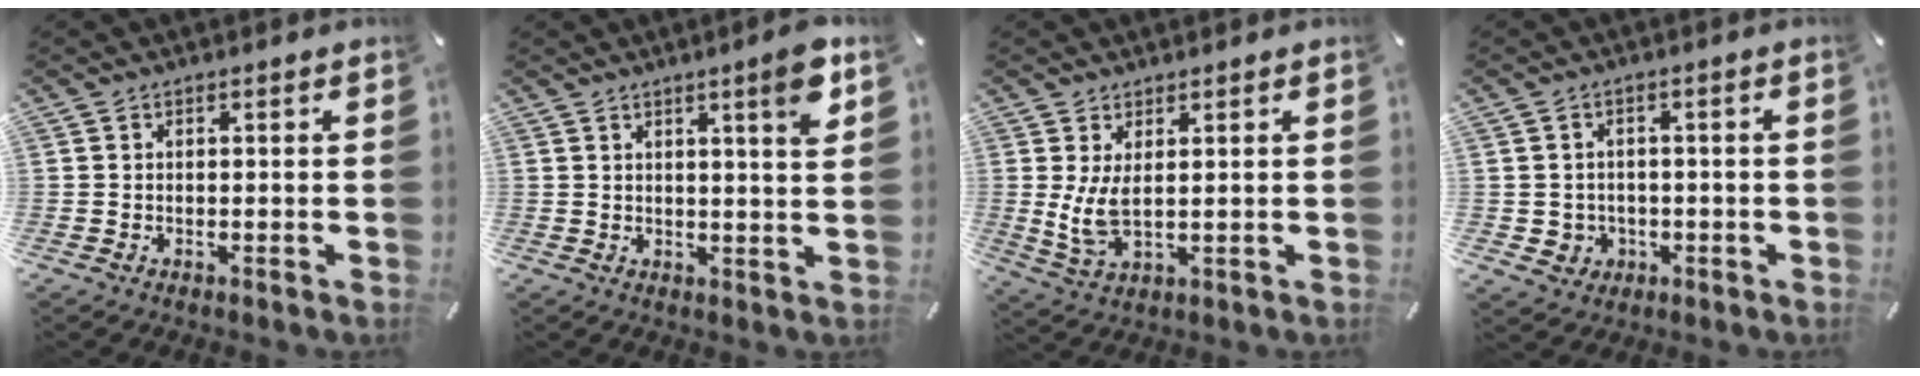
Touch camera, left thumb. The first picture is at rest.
{"total": 6.8, "force": [3.7, 0.3, 5.7], "torque": [-0.085, -0.017, 0.054]}
{"total": 6.3, "force": [1.6, 2.8, 5.4], "torque": [-0.134, -0.010, 0.026]}
{"total": 4.3, "force": [-0.6, 4.2, 0.6], "torque": [0.001, 0.005, -0.011]}